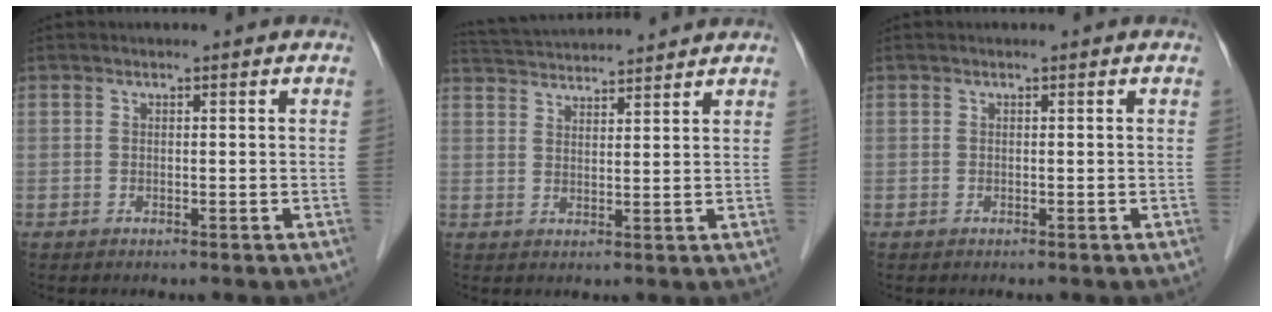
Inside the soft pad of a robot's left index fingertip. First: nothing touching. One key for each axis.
{"total": 10.4, "fx": 10.1, "fy": 0.1, "fz": 2.8, "tx": -0.060, "ty": 0.032, "tz": 0.157}
{"total": 0.0}